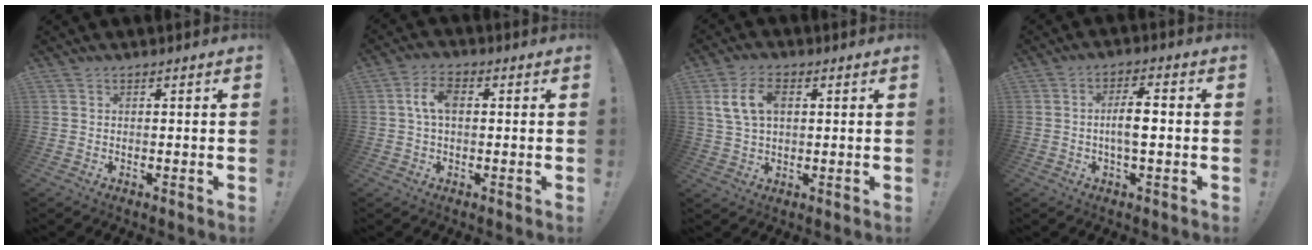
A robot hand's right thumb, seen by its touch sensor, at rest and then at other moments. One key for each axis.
{"total": 6.0, "fx": 0.6, "fy": 3.5, "fz": 4.9, "tx": -0.098, "ty": 0.013, "tz": 0.010}
{"total": 9.4, "fx": 2.4, "fy": 5.9, "fz": 6.9, "tx": -0.137, "ty": 0.012, "tz": 0.045}
{"total": 7.2, "fx": -0.9, "fy": 2.3, "fz": 6.8, "tx": -0.122, "ty": 0.011, "tz": -0.019}